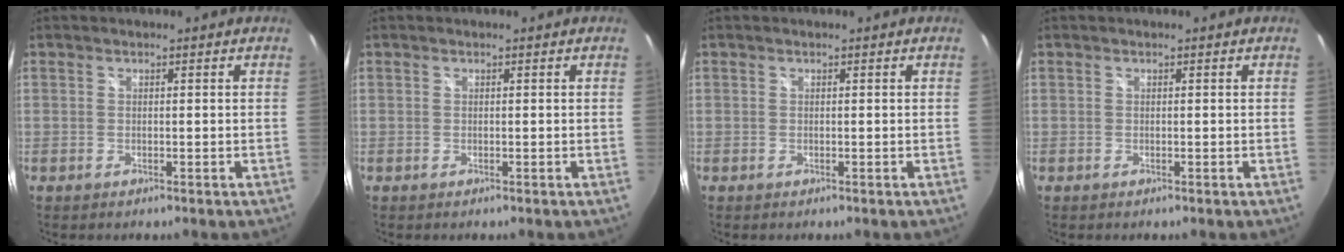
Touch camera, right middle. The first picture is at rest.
{"total": 0.0}
{"total": 0.0}
{"total": 0.0}